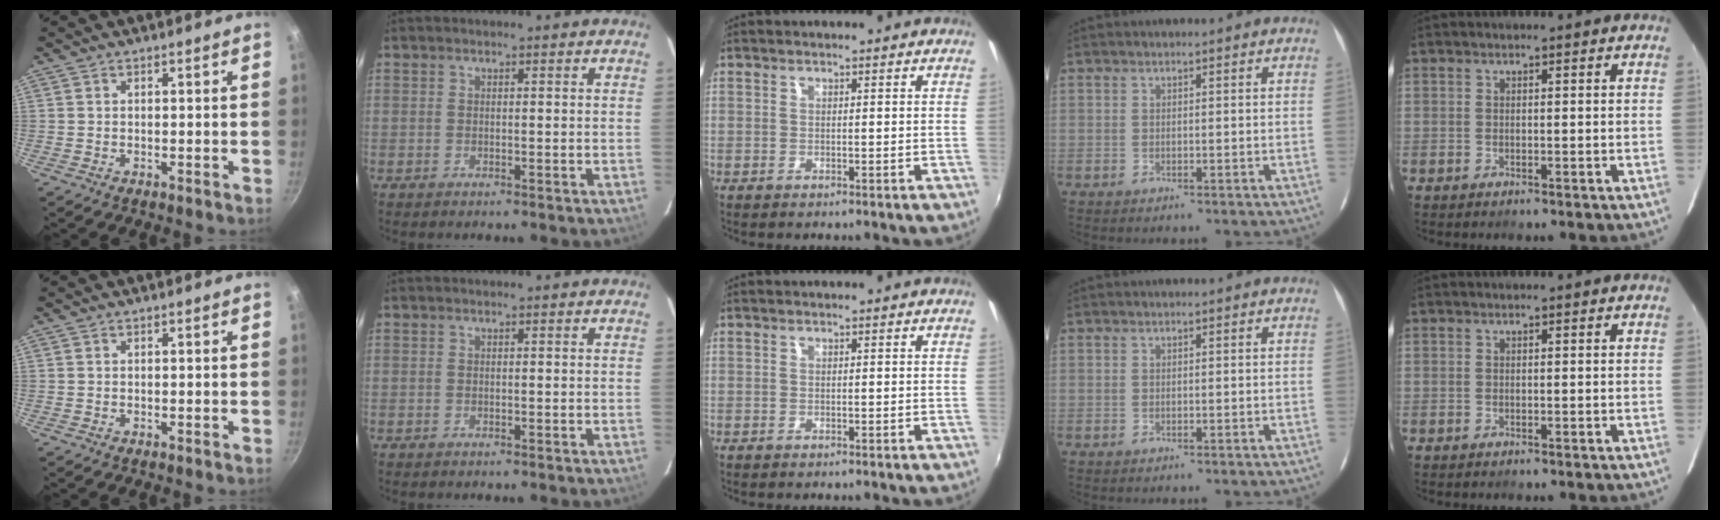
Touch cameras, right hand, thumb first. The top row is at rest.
{}